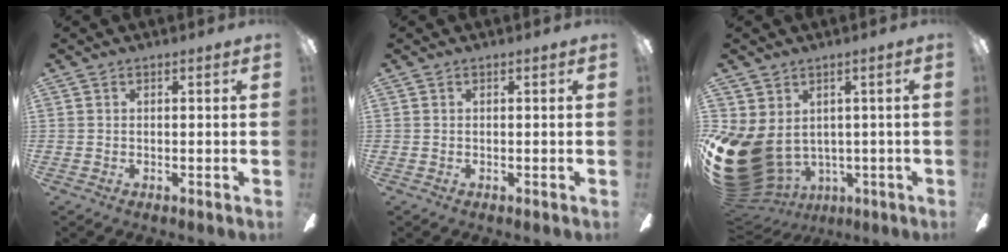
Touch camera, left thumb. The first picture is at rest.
{"total": 0.0}
{"total": 16.0, "force": [-2.0, 12.2, 10.1], "torque": [-0.227, -0.015, -0.020]}